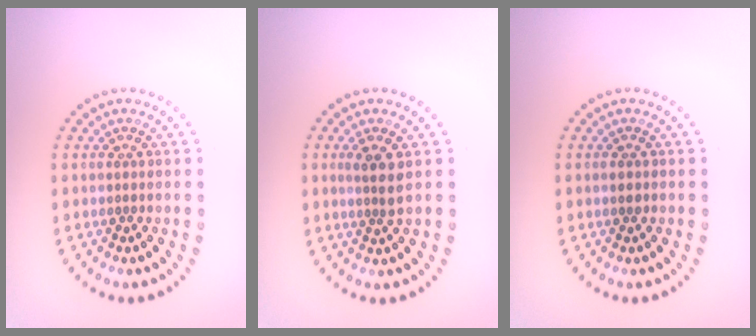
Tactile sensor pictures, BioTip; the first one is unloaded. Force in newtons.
{"total": 2.0, "press": 1.6, "slide": 1.1}
{"total": 0.9, "press": 0.9, "slide": 0.0}